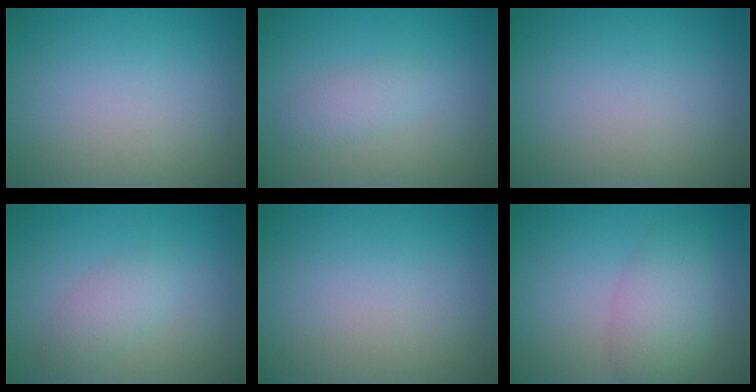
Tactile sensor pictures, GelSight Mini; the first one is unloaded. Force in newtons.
{"total": 1.7, "press": 1.7, "slide": 0.1}
{"total": 0.0}
{"total": 2.2, "press": 2.2, "slide": 0.2}
{"total": 0.0}
{"total": 3.9, "press": 3.9, "slide": 0.1}